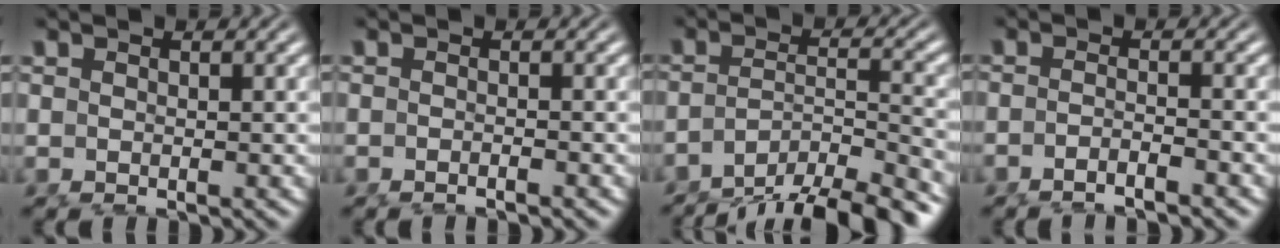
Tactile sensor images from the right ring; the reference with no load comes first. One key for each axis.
{"total": 1.3, "fx": -1.2, "fy": -0.3, "fz": 0.3, "tx": -0.004, "ty": 0.001, "tz": -0.022}
{"total": 9.0, "fx": -6.5, "fy": 3.8, "fz": 4.9, "tx": -0.072, "ty": -0.040, "tz": -0.087}
{"total": 2.6, "fx": -2.3, "fy": -0.3, "fz": 1.1, "tx": -0.021, "ty": -0.006, "tz": -0.039}